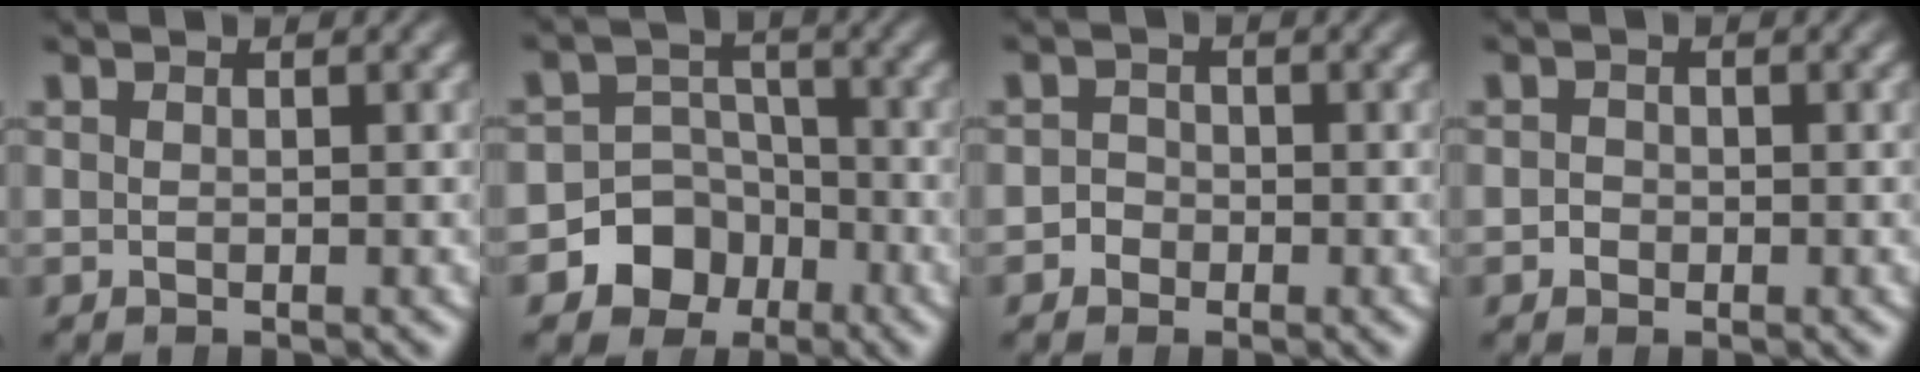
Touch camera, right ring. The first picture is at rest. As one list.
[{"total": 8.2, "force": [-3.4, 7.1, 2.3], "torque": [-0.052, -0.028, -0.057]}, {"total": 1.9, "force": [-0.8, 1.7, -0.1], "torque": [-0.008, -0.009, -0.018]}, {"total": 0.8, "force": [-0.5, 0.5, -0.3], "torque": [-0.001, -0.012, -0.006]}]